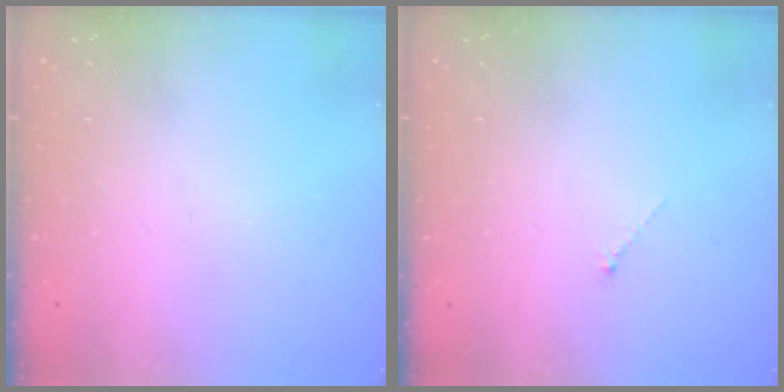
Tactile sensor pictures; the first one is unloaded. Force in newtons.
{"total": 0.0}